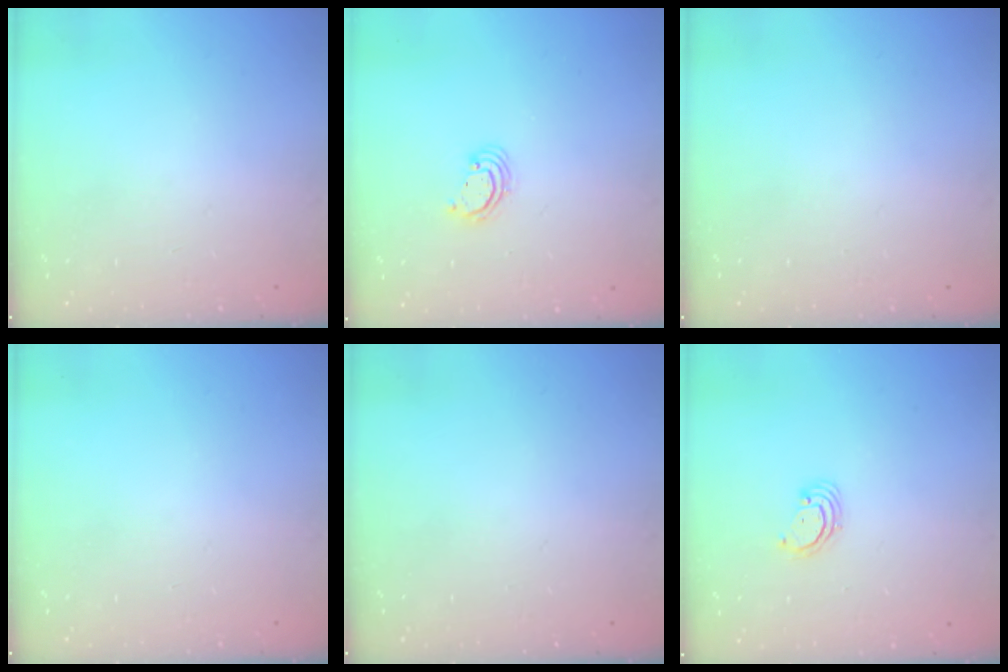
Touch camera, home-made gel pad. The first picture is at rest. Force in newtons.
{"total": 2.4, "press": 2.4, "slide": 0.1}
{"total": 0.0}
{"total": 0.0}
{"total": 0.0}
{"total": 2.8, "press": 2.8, "slide": 0.2}